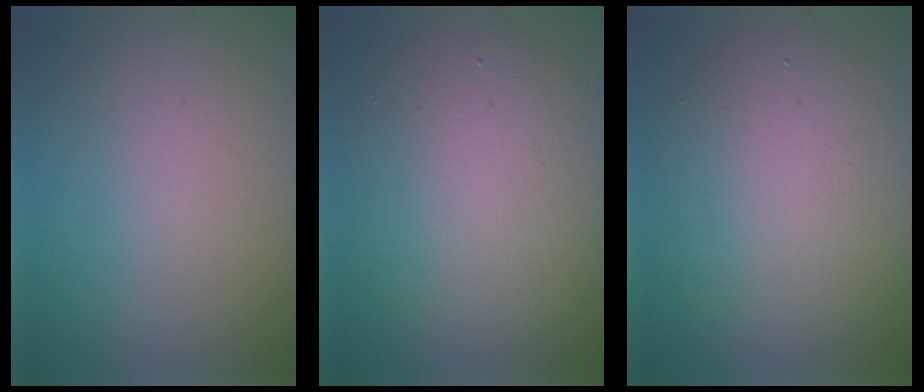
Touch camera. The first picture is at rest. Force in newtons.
{"total": 8.3, "press": 8.3, "slide": 0.6}
{"total": 8.8, "press": 8.8, "slide": 0.8}